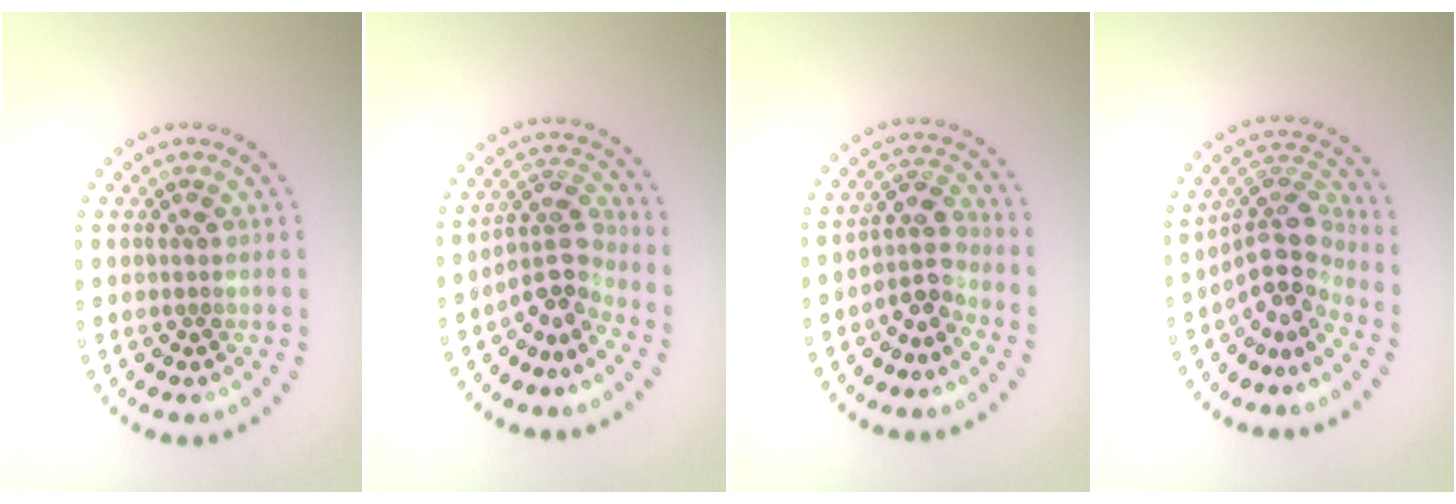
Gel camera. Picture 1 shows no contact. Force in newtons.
{"total": 3.3, "press": 2.4, "slide": 2.3}
{"total": 2.9, "press": 2.2, "slide": 1.8}
{"total": 4.4, "press": 3.2, "slide": 2.9}